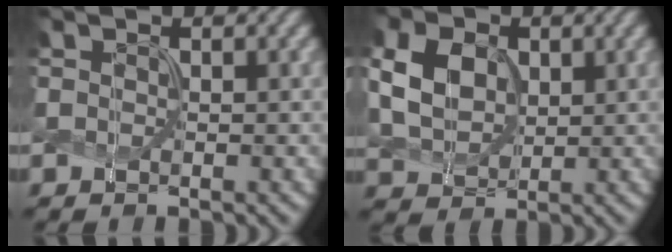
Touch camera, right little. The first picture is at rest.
{"total": 5.2, "force": [0.5, 3.9, 3.4], "torque": [-0.090, 0.008, 0.014]}